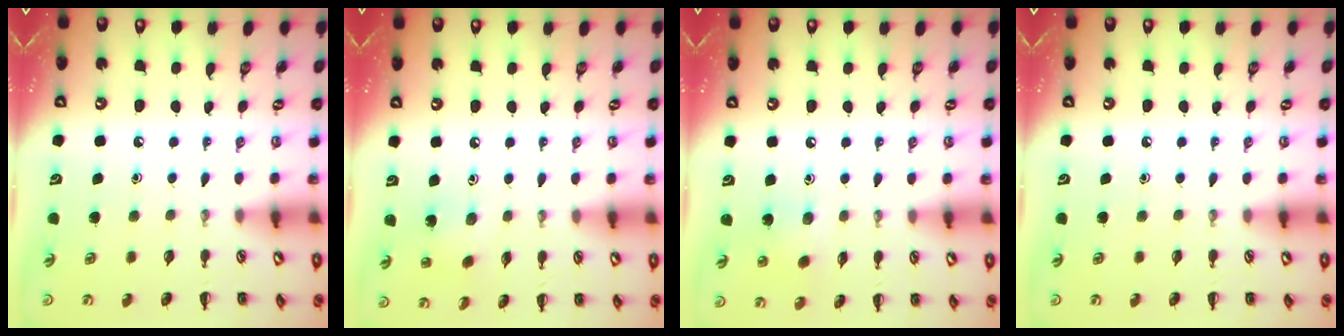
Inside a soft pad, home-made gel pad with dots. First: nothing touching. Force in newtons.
{"total": 2.1, "press": 2.0, "slide": 0.6}
{"total": 5.9, "press": 5.7, "slide": 1.6}
{"total": 0.0}